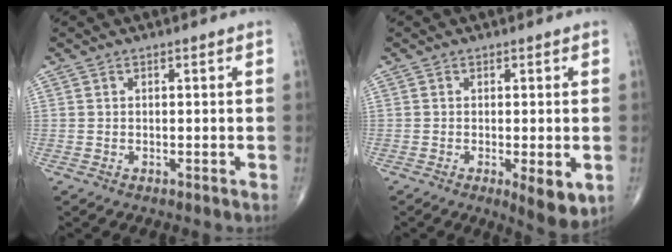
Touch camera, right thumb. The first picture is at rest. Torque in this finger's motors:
{"motor_torque": [0.73, 0.85, 0.64, -0.10, 0.20]}